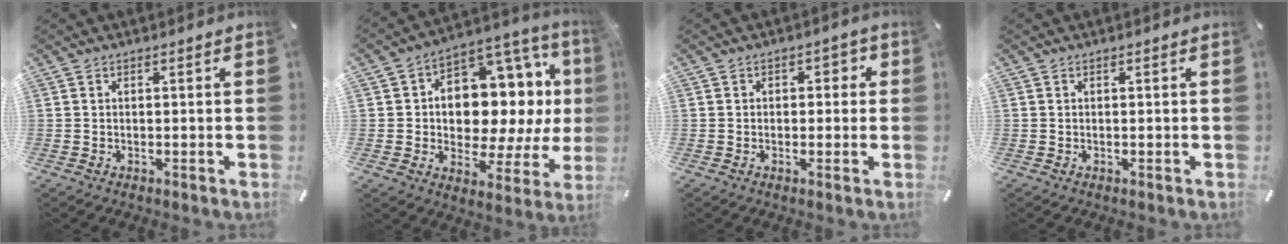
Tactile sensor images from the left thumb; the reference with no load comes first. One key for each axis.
{"total": 15.7, "fx": 3.0, "fy": 11.2, "fz": 10.6, "tx": -0.139, "ty": -0.042, "tz": 0.048}
{"total": 2.2, "fx": -0.7, "fy": 1.8, "fz": 1.0, "tx": -0.013, "ty": 0.009, "tz": -0.020}
{"total": 0.0}